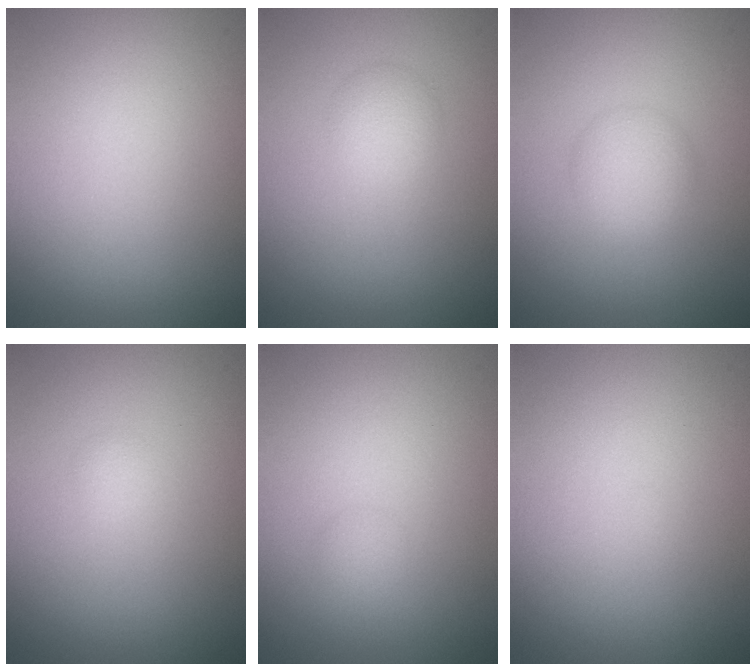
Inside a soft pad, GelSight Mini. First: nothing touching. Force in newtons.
{"total": 1.8, "press": 1.8, "slide": 0.1}
{"total": 2.6, "press": 2.6, "slide": 0.0}
{"total": 0.7, "press": 0.7, "slide": 0.1}
{"total": 1.0, "press": 1.0, "slide": 0.0}
{"total": 0.0}